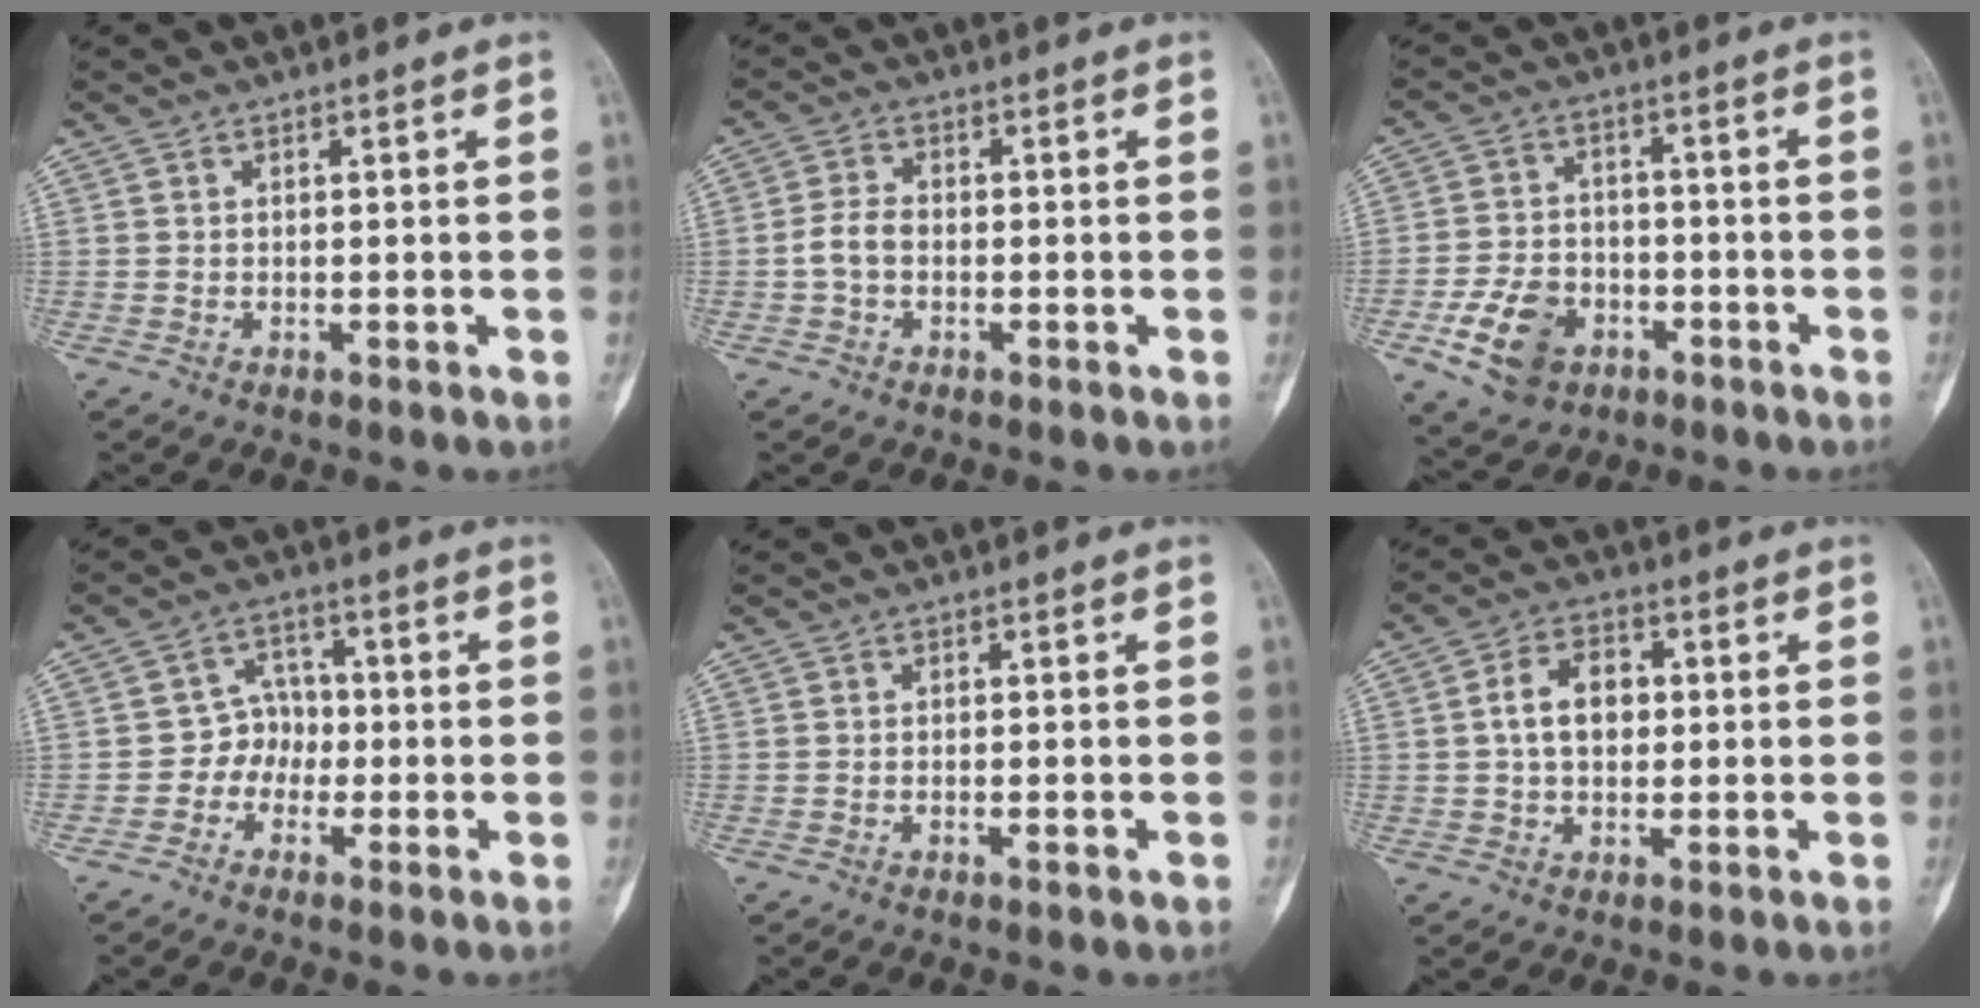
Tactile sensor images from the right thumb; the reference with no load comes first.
{"total": 3.7, "force": [-0.9, 2.5, 2.6], "torque": [-0.053, 0.013, -0.022]}
{"total": 10.5, "force": [-4.6, 7.5, 5.7], "torque": [-0.089, 0.022, -0.074]}
{"total": 5.0, "force": [-1.4, 4.4, 1.8], "torque": [0.008, 0.017, -0.039]}
{"total": 1.2, "force": [-0.5, 0.4, 1.0], "torque": [-0.017, 0.003, -0.006]}
{"total": 7.6, "force": [0.6, 5.3, 5.4], "torque": [-0.076, 0.013, 0.005]}